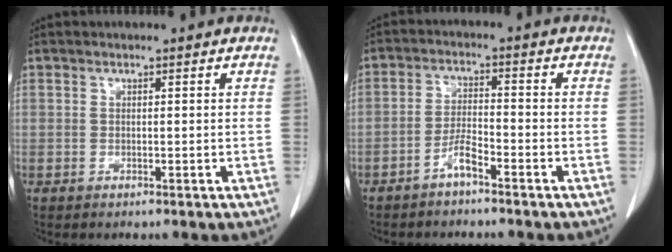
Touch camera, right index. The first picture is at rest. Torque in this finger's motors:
{"motor_torque": [0.34, -0.23, 0.12, 0.03]}